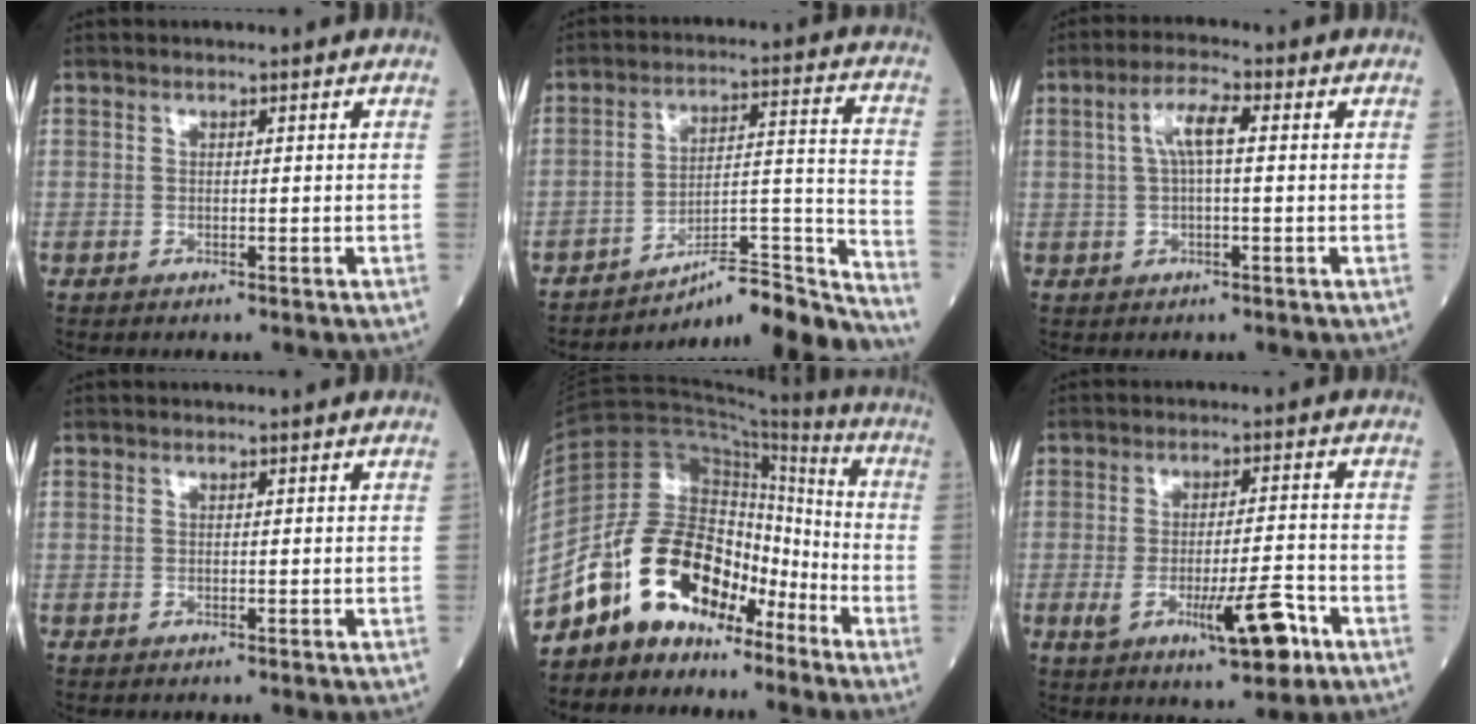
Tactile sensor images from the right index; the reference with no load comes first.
{"total": 17.2, "force": [-16.5, -1.1, 4.7], "torque": [-0.048, 0.039, -0.245]}
{"total": 5.0, "force": [1.0, 1.0, 4.8], "torque": [-0.099, 0.015, 0.019]}
{"total": 0.0}
{"total": 16.3, "force": [-11.0, 8.5, 8.5], "torque": [-0.162, 0.056, -0.195]}
{"total": 9.9, "force": [-3.8, 2.0, 9.0], "torque": [-0.142, -0.007, -0.051]}